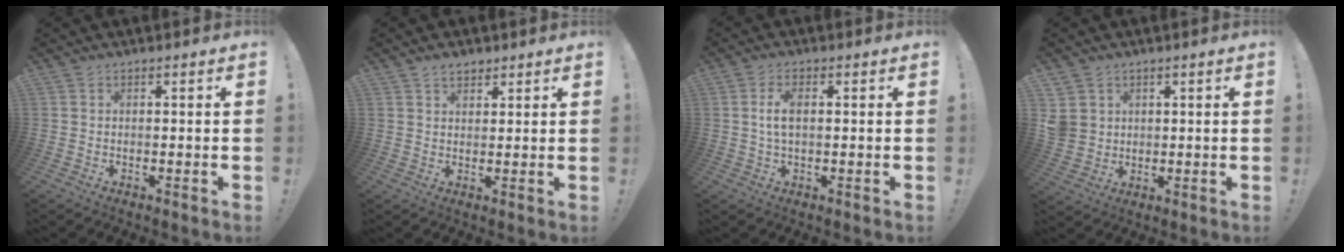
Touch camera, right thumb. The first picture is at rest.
{"total": 3.4, "force": [2.6, 1.9, 1.0], "torque": [-0.003, -0.016, 0.046]}
{"total": 4.5, "force": [0.4, 2.0, 4.0], "torque": [-0.083, 0.004, 0.005]}
{"total": 5.4, "force": [1.8, 4.8, 1.5], "torque": [-0.032, -0.006, 0.040]}